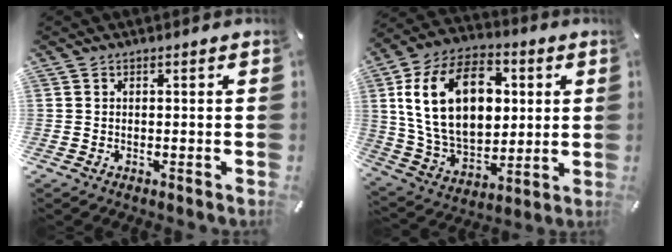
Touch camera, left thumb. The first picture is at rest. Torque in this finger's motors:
{"motor_torque": [2.50, 2.51, 1.79, -0.98, 0.76]}